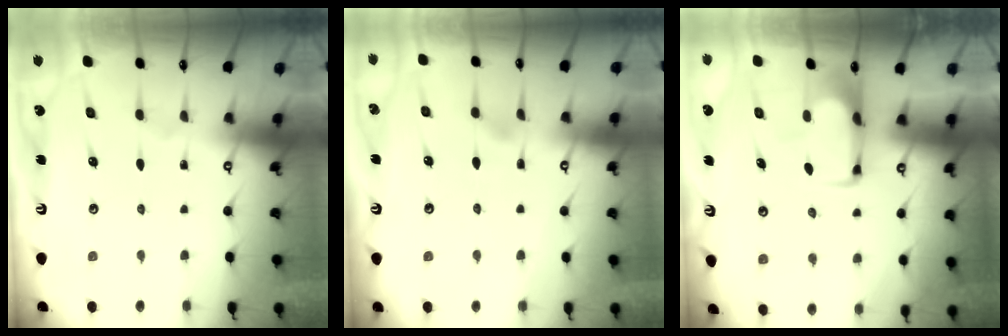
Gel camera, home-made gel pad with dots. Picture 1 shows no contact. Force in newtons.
{"total": 1.1, "press": 0.6, "slide": 1.0}
{"total": 2.0, "press": 2.0, "slide": 0.4}